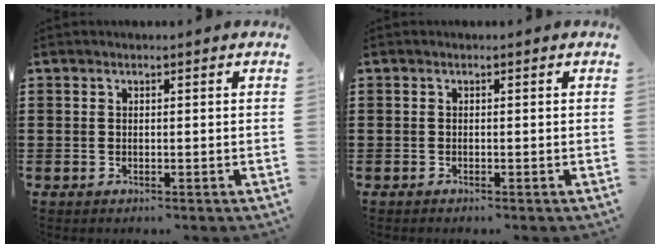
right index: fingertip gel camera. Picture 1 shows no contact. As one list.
[{"total": 0.0}]